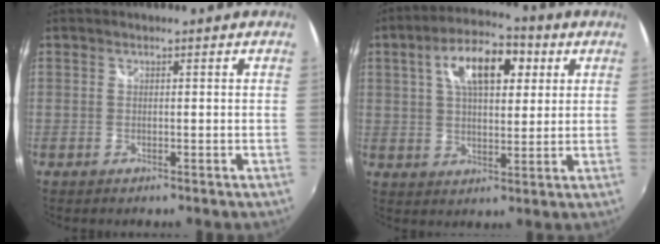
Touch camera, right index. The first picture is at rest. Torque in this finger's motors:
{"motor_torque": [0.93, 0.71, 0.35, 0.14]}